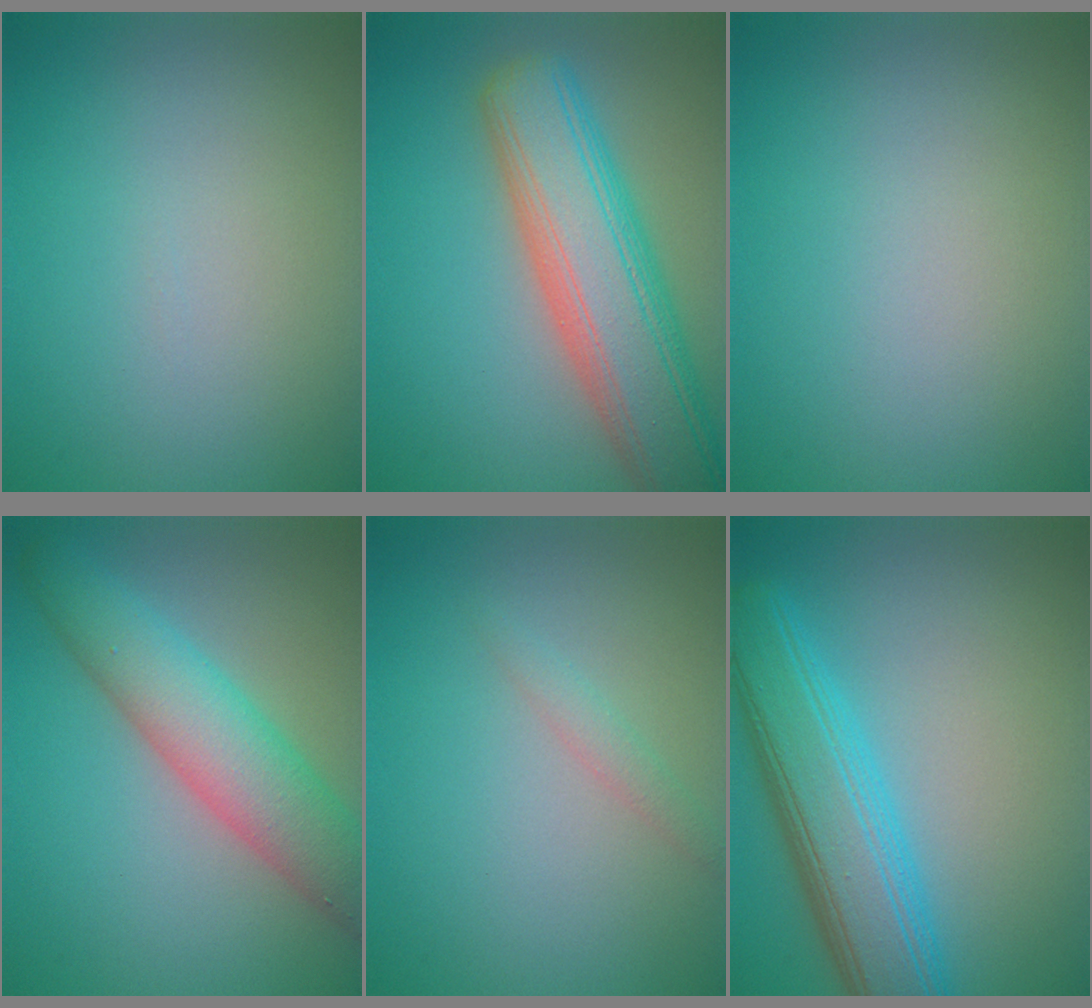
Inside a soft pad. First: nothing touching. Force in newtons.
{"total": 9.9, "press": 9.9, "slide": 0.5}
{"total": 0.0}
{"total": 6.8, "press": 6.8, "slide": 0.3}
{"total": 1.1, "press": 1.1, "slide": 0.1}
{"total": 8.1, "press": 8.1, "slide": 0.2}